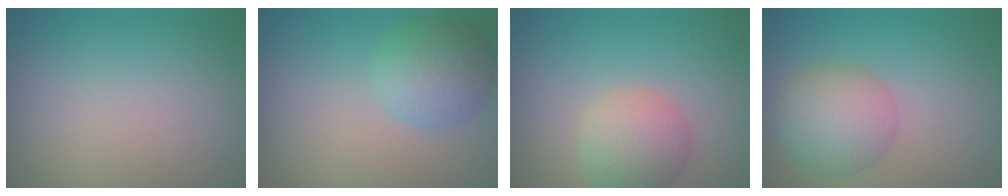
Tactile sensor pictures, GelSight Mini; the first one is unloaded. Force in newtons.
{"total": 4.3, "press": 4.3, "slide": 0.2}
{"total": 3.7, "press": 3.7, "slide": 0.2}
{"total": 4.8, "press": 4.8, "slide": 0.1}